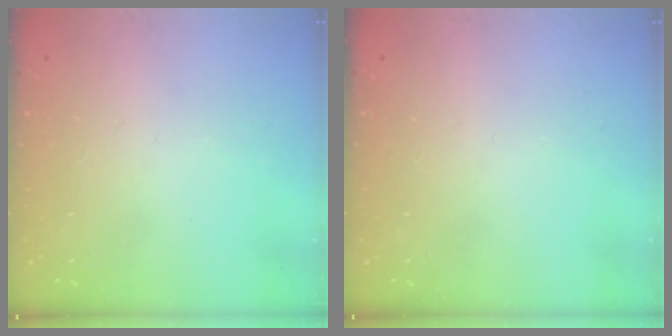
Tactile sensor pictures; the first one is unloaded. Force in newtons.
{"total": 0.0}